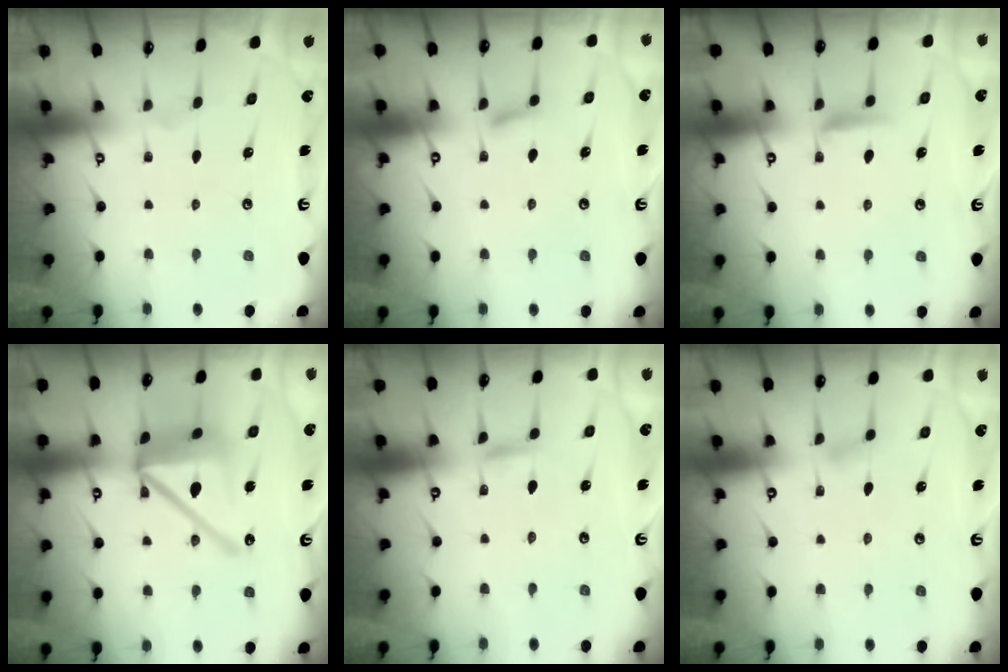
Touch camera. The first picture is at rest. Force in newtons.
{"total": 4.7, "press": 4.6, "slide": 0.6}
{"total": 5.4, "press": 5.3, "slide": 0.6}
{"total": 16.4, "press": 16.3, "slide": 1.9}
{"total": 2.0, "press": 2.0, "slide": 0.1}
{"total": 3.9, "press": 3.9, "slide": 0.5}